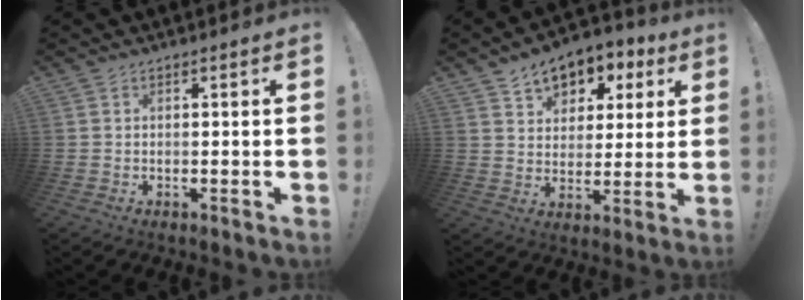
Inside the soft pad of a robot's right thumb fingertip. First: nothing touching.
{"total": 9.3, "force": [5.0, 6.9, 3.7], "torque": [-0.046, -0.035, 0.094]}